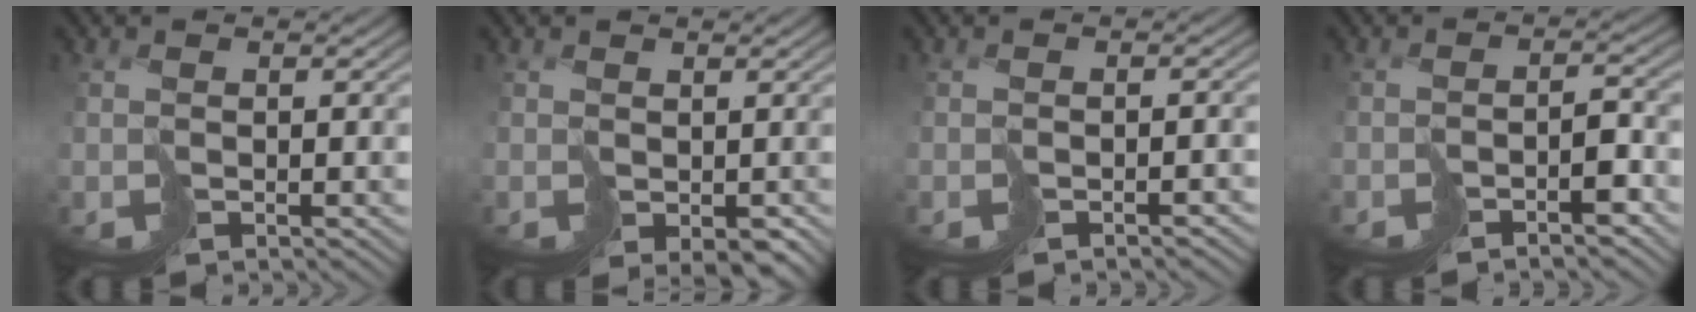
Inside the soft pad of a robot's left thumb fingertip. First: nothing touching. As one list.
[{"total": 2.5, "force": [-0.1, 1.8, 1.6], "torque": [-0.034, -0.007, 0.005]}, {"total": 2.1, "force": [-1.8, 0.8, 0.9], "torque": [-0.001, -0.002, -0.027]}, {"total": 3.0, "force": [-2.5, 0.6, 1.6], "torque": [-0.008, 0.007, -0.043]}]